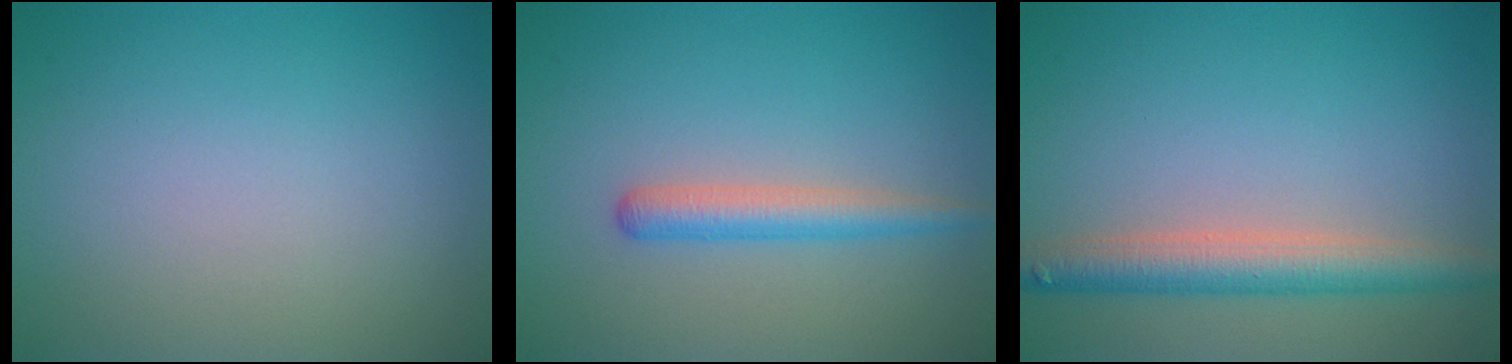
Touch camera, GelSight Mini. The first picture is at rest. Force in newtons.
{"total": 2.5, "press": 2.5, "slide": 0.1}
{"total": 4.3, "press": 4.3, "slide": 0.2}